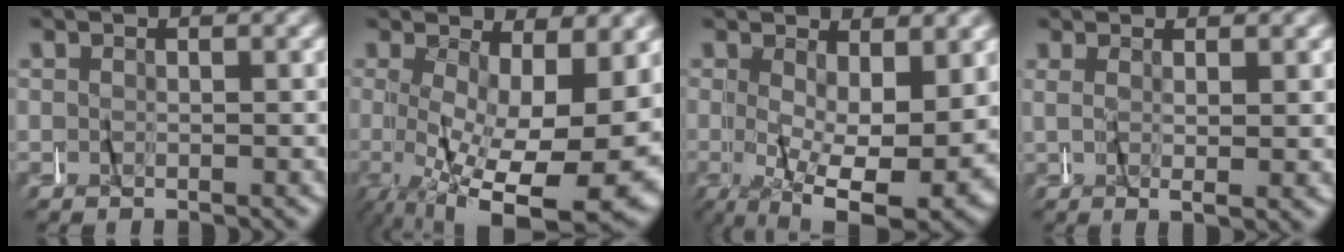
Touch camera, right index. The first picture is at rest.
{"total": 11.2, "force": [-3.1, 3.9, 10.1], "torque": [-0.152, -0.048, -0.024]}
{"total": 8.7, "force": [-1.7, 3.1, 8.0], "torque": [-0.111, -0.033, -0.012]}
{"total": 1.5, "force": [0.1, -1.0, 1.1], "torque": [-0.020, -0.001, 0.001]}